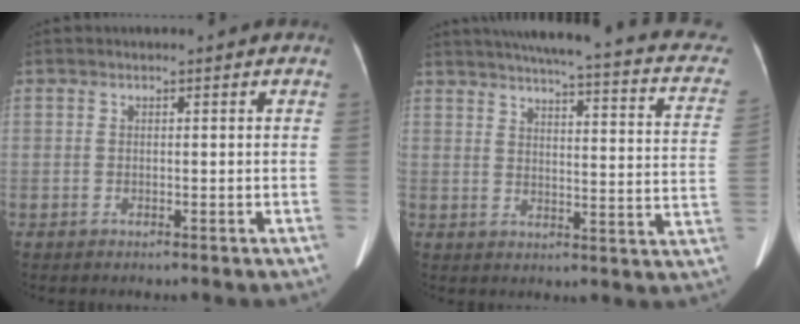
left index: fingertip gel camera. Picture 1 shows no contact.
{"total": 24.0, "force": [19.5, 3.9, 13.5], "torque": [-0.183, -0.009, 0.215]}